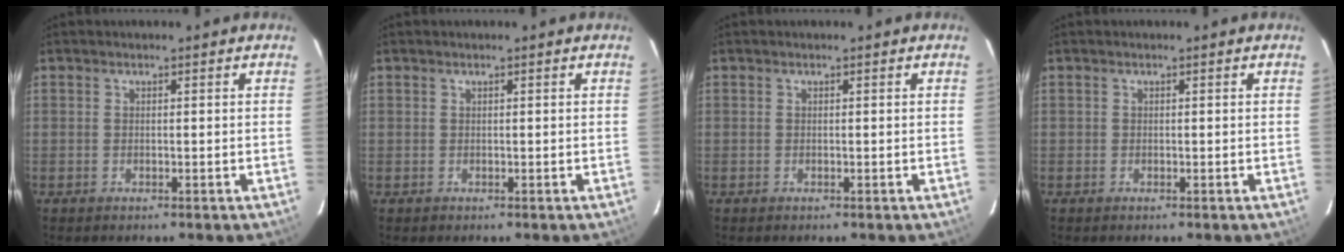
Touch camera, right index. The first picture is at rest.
{"total": 0.0}
{"total": 0.0}
{"total": 0.0}